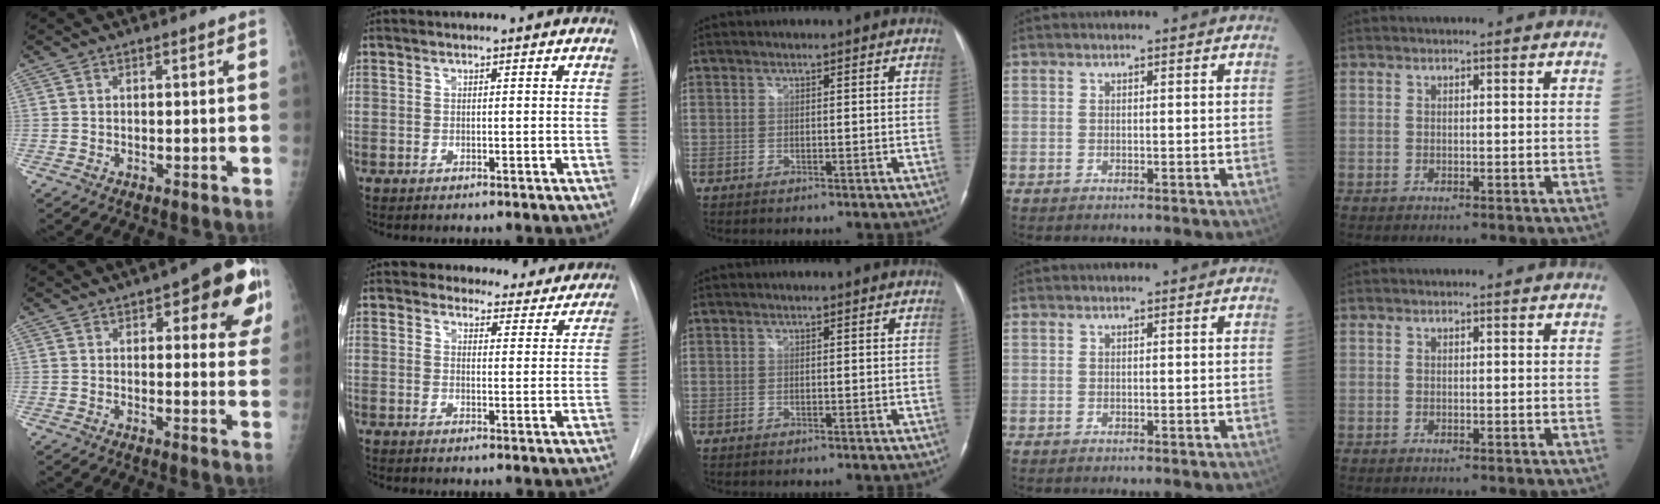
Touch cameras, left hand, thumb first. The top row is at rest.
{"thumb": {"total": 15.2, "force": [6.6, 6.1, 12.2], "torque": [-0.101, -0.015, 0.069]}, "index": {"total": 12.3, "force": [11.3, 4.7, 1.0], "torque": [0.023, -0.027, 0.108]}}